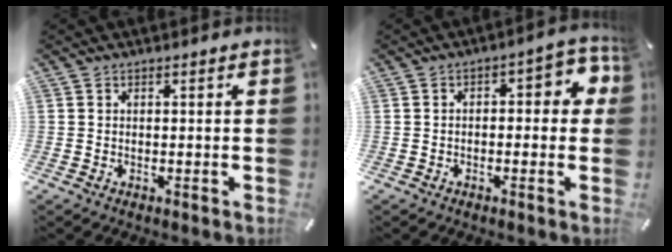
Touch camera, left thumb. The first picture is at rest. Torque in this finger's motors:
{"motor_torque": [0.14, 0.08, 0.31, 0.25, 0.02]}